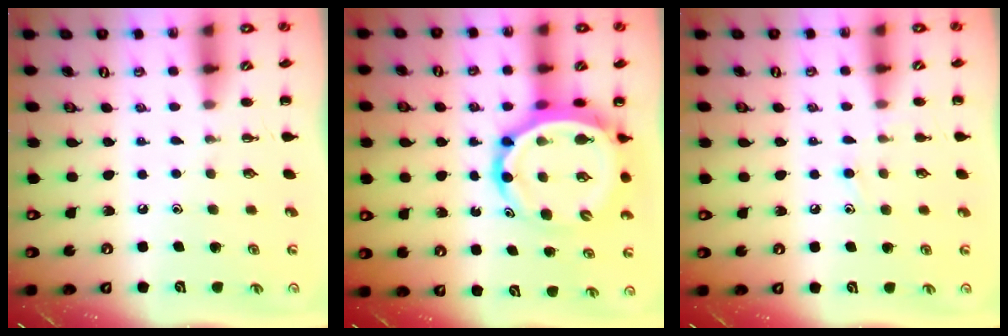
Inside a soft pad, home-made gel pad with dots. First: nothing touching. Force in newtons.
{"total": 11.2, "press": 10.8, "slide": 3.0}
{"total": 8.4, "press": 8.0, "slide": 2.3}